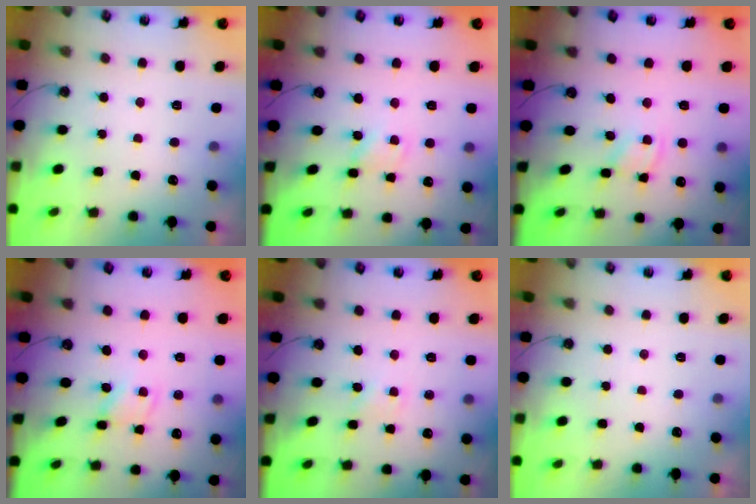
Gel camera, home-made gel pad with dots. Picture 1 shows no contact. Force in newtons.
{"total": 1.8, "press": 1.8, "slide": 0.2}
{"total": 1.9, "press": 1.9, "slide": 0.3}
{"total": 1.2, "press": 1.2, "slide": 0.2}
{"total": 1.3, "press": 1.3, "slide": 0.2}
{"total": 0.0}